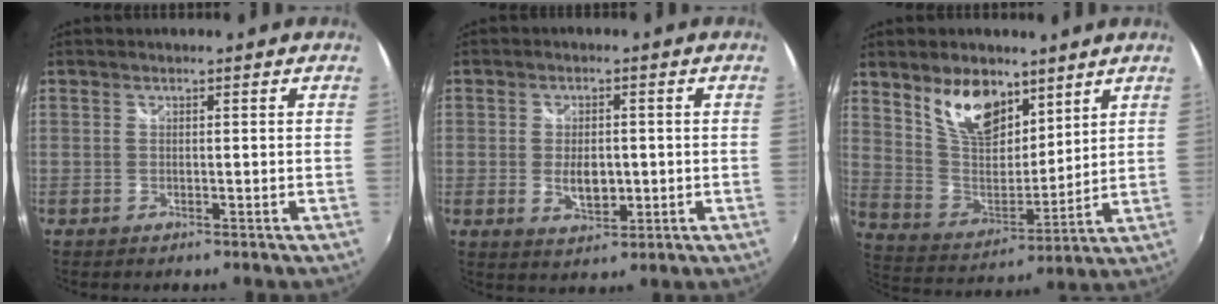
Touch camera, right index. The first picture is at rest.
{"total": 5.2, "force": [-0.7, 3.0, 4.2], "torque": [-0.075, -0.006, -0.007]}
{"total": 13.8, "force": [8.8, 7.2, 7.7], "torque": [-0.144, 0.000, 0.170]}